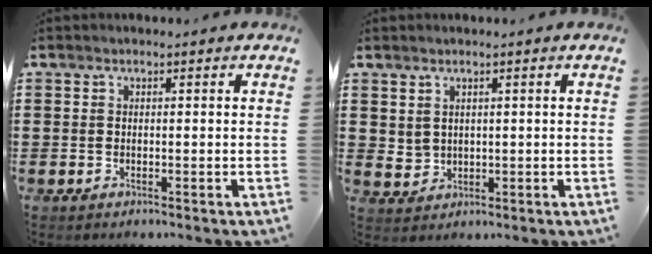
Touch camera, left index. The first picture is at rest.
{"total": 2.2, "force": [1.4, 1.5, 0.5], "torque": [-0.017, 0.004, 0.028]}